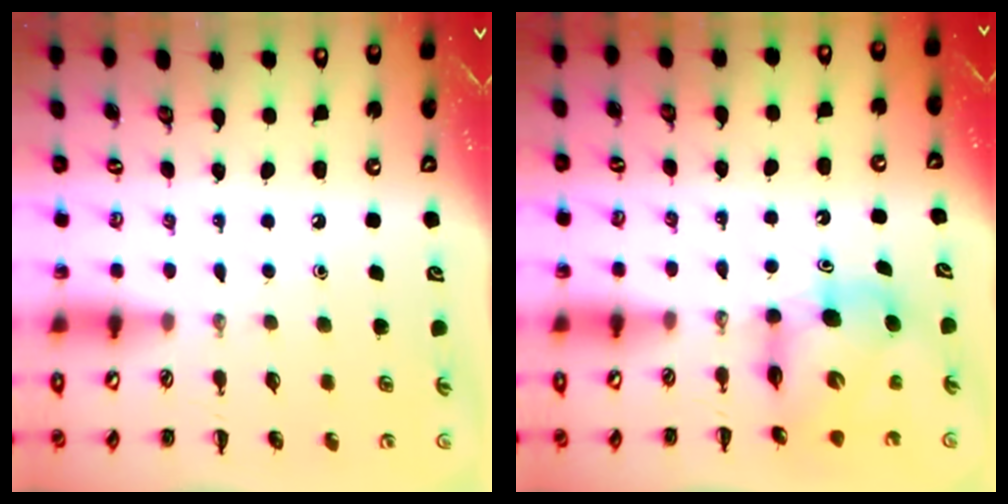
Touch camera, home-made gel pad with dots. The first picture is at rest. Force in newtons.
{"total": 7.1, "press": 7.1, "slide": 0.8}